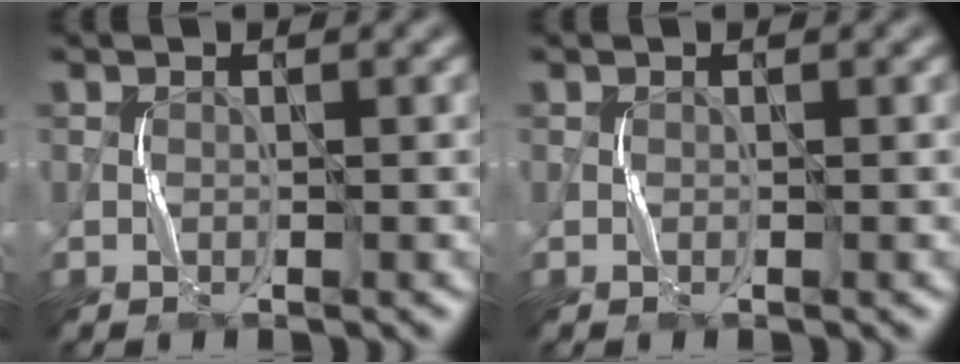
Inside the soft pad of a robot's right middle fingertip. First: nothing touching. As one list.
[{"total": 0.0}]